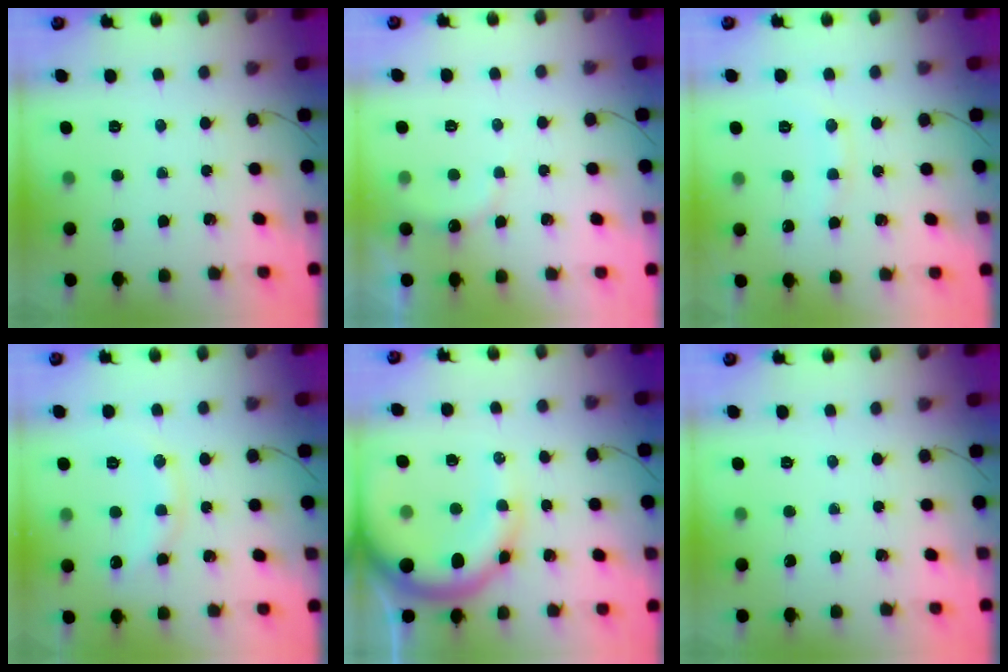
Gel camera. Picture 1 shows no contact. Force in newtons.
{"total": 7.1, "press": 7.1, "slide": 0.9}
{"total": 7.7, "press": 7.7, "slide": 1.1}
{"total": 10.6, "press": 10.6, "slide": 0.9}
{"total": 13.7, "press": 13.4, "slide": 2.8}
{"total": 0.0}